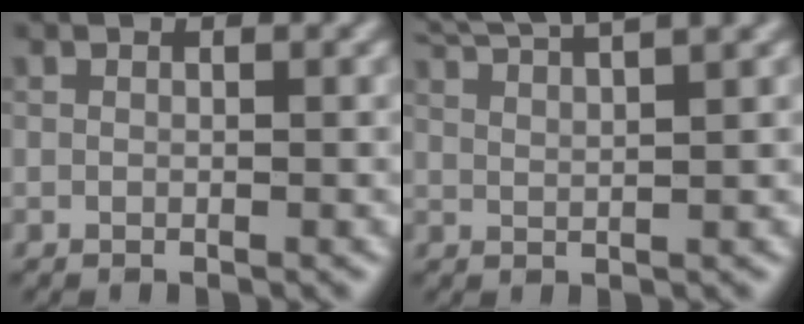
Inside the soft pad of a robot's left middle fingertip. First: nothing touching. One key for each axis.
{"total": 6.5, "fx": 5.4, "fy": 1.3, "fz": 3.4, "tx": -0.040, "ty": 0.030, "tz": 0.054}